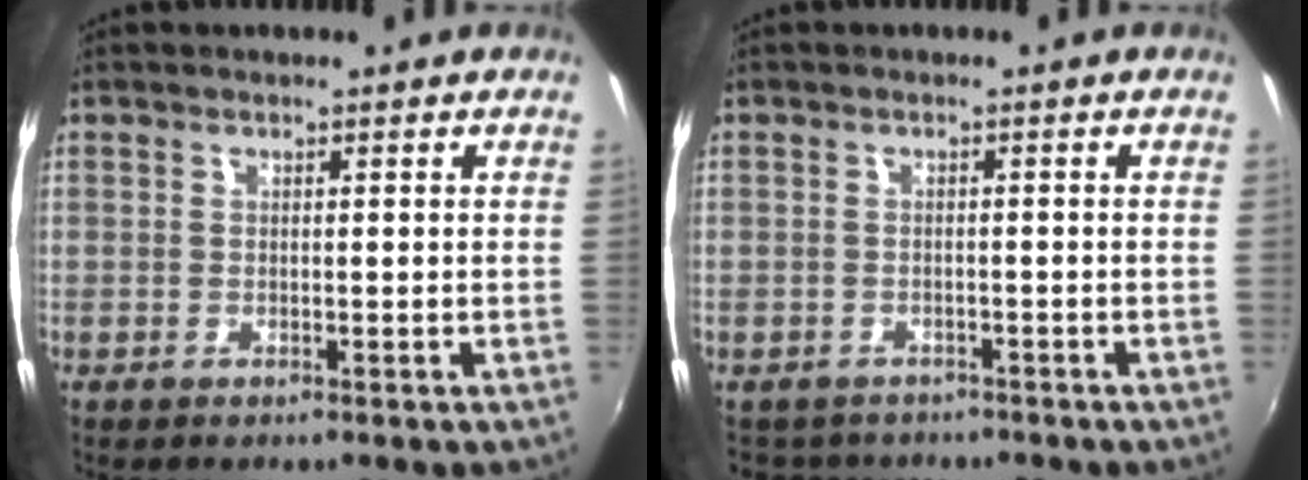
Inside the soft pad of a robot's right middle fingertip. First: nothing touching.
{"total": 4.3, "force": [-3.7, 2.2, 0.3], "torque": [-0.017, -0.004, -0.060]}